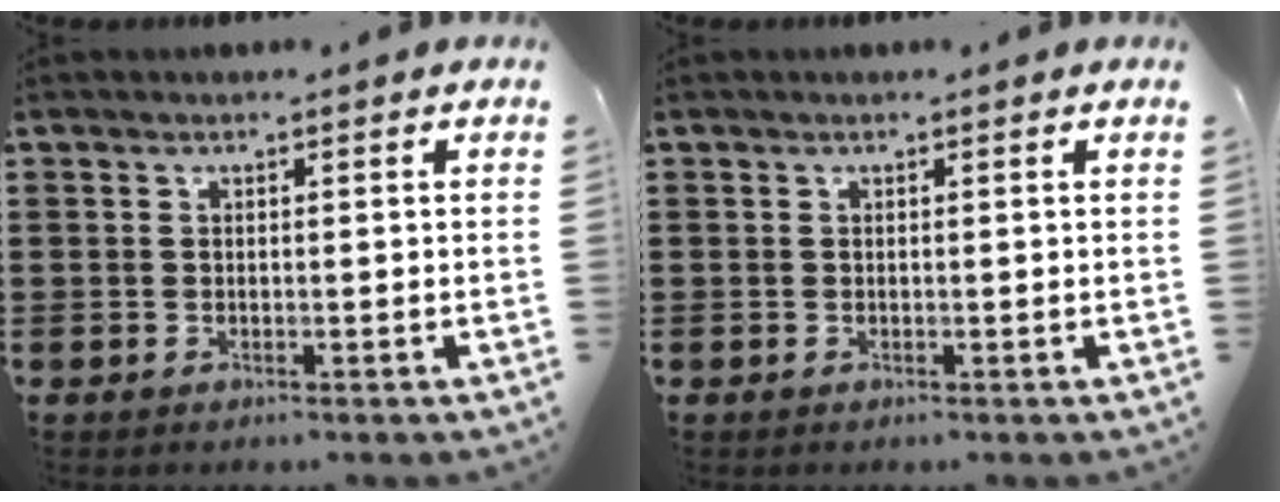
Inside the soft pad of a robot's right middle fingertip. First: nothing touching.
{"total": 0.0}